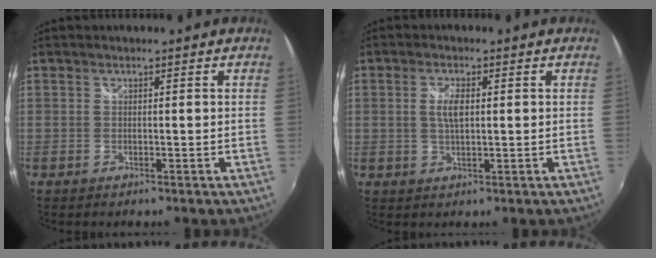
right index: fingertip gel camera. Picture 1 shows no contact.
{"total": 3.5, "force": [0.5, 1.2, 3.2], "torque": [-0.060, 0.000, 0.009]}